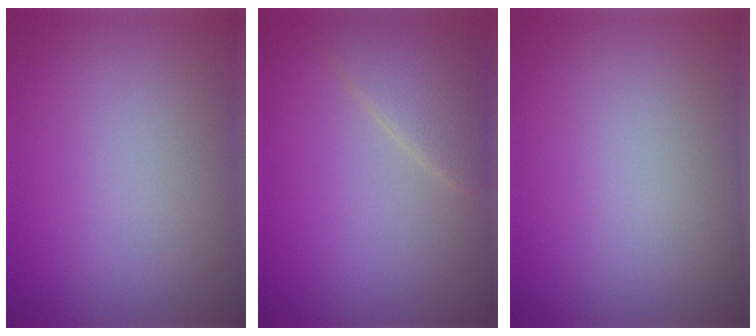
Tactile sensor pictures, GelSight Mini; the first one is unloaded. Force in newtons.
{"total": 2.8, "press": 2.8, "slide": 0.3}
{"total": 0.0}